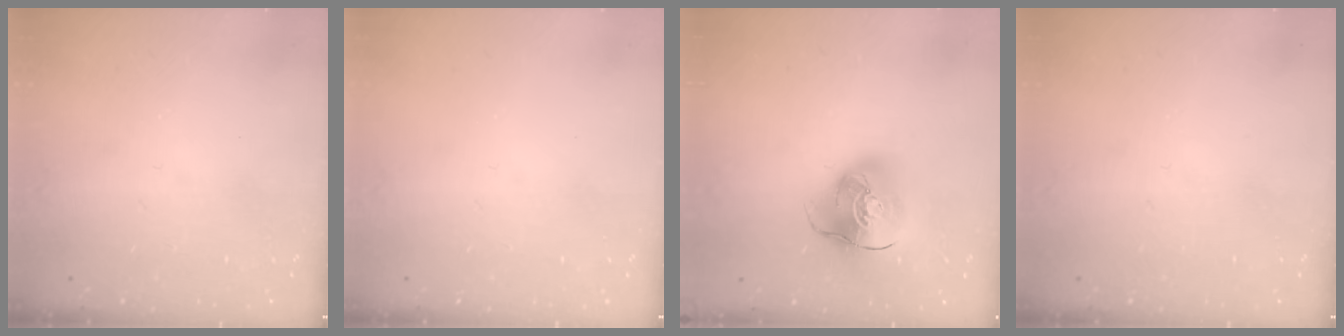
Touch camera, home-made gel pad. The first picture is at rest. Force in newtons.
{"total": 0.0}
{"total": 11.7, "press": 11.5, "slide": 1.8}
{"total": 0.0}